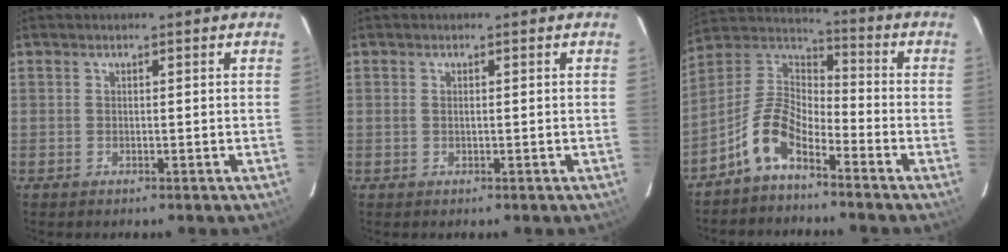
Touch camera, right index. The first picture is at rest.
{"total": 0.5, "force": [0.0, 0.1, 0.5], "torque": [-0.013, 0.001, 0.000]}
{"total": 10.0, "force": [-6.1, 4.4, 6.6], "torque": [-0.144, 0.024, -0.129]}